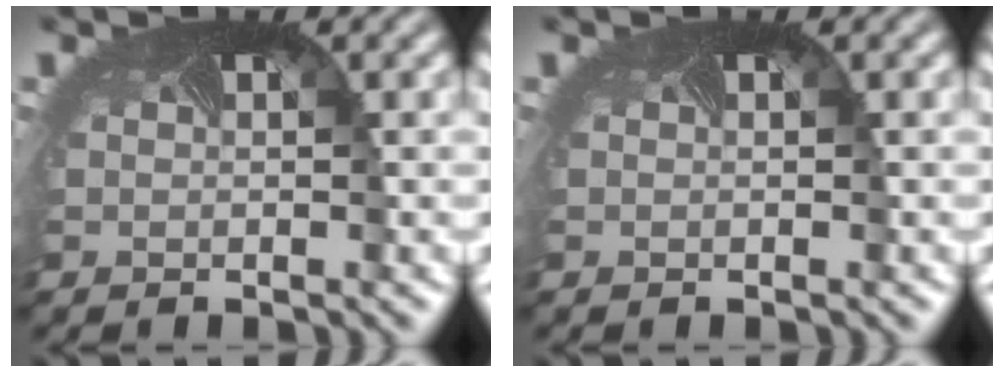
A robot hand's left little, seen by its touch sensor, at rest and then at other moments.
{"total": 0.0}